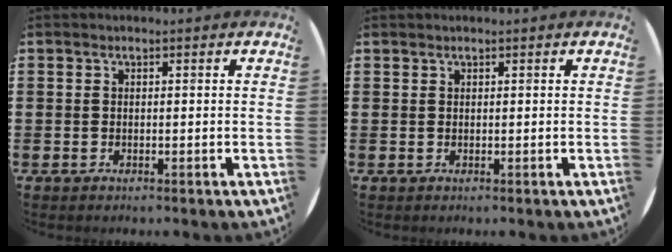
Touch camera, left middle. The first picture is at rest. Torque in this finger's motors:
{"motor_torque": [0.20, -0.12, 0.00, 0.01]}